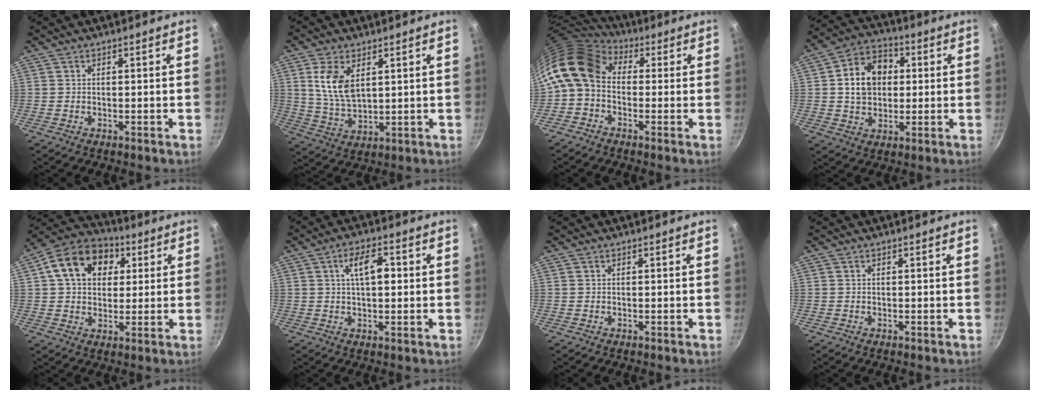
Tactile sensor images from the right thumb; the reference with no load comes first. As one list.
[{"total": 9.3, "force": [3.1, 5.2, 7.0], "torque": [-0.132, -0.023, 0.068]}, {"total": 11.4, "force": [0.4, 8.6, 7.4], "torque": [-0.134, 0.028, -0.018]}, {"total": 12.2, "force": [1.6, 9.5, 7.4], "torque": [-0.095, 0.020, 0.018]}, {"total": 15.1, "force": [4.5, 11.2, 9.0], "torque": [-0.131, 0.018, 0.060]}, {"total": 7.2, "force": [1.3, 3.2, 6.3], "torque": [-0.096, 0.009, 0.017]}, {"total": 0.0}, {"total": 0.0}]